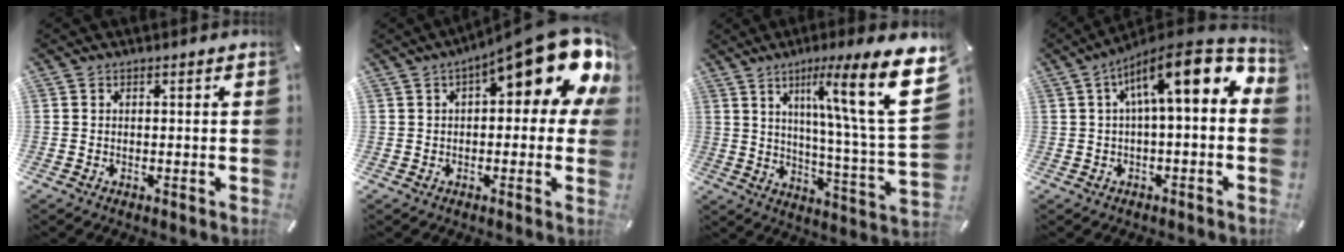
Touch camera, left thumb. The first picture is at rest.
{"total": 17.6, "force": [8.3, 6.2, 14.2], "torque": [-0.192, -0.061, 0.136]}
{"total": 22.1, "force": [9.4, 3.3, 19.8], "torque": [-0.296, -0.057, 0.128]}
{"total": 14.6, "force": [4.3, 4.8, 13.1], "torque": [-0.202, -0.023, 0.068]}